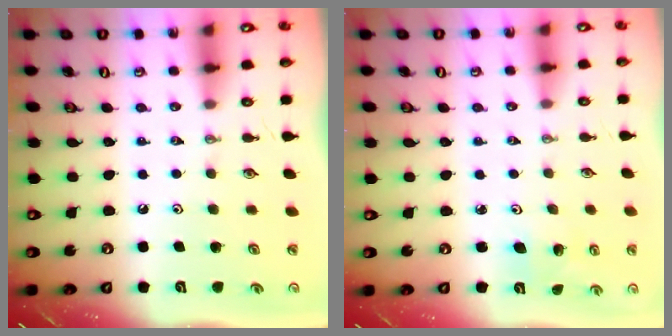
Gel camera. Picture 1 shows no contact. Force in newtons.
{"total": 2.5, "press": 2.5, "slide": 0.1}